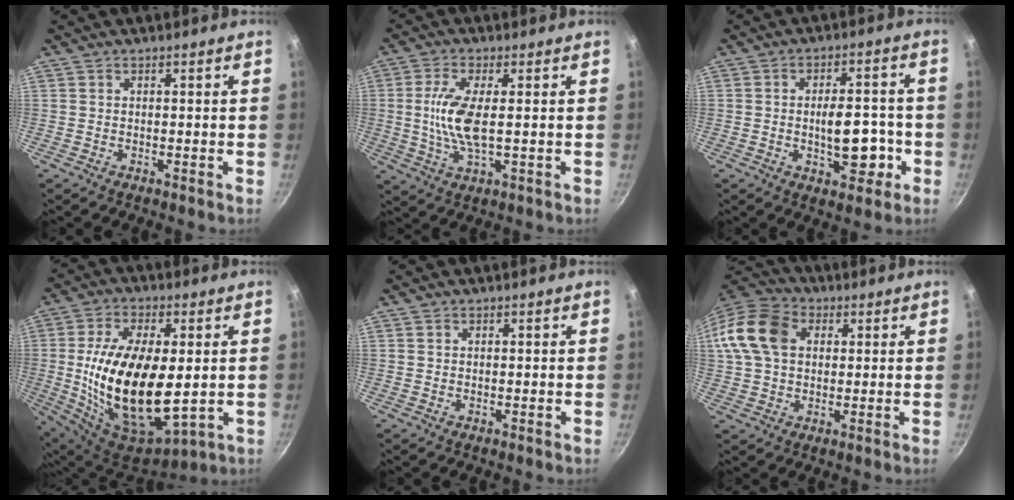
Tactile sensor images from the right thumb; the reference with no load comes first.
{"total": 8.7, "force": [0.5, 2.9, 8.1], "torque": [-0.176, -0.004, 0.008]}
{"total": 10.0, "force": [-2.2, 5.1, 8.3], "torque": [-0.087, 0.018, -0.029]}
{"total": 22.6, "force": [-0.2, 11.1, 19.7], "torque": [-0.359, -0.013, 0.011]}
{"total": 0.5, "force": [0.2, 0.4, 0.1], "torque": [-0.001, 0.002, 0.002]}
{"total": 14.2, "force": [3.0, 10.5, 9.1], "torque": [-0.169, 0.023, 0.041]}